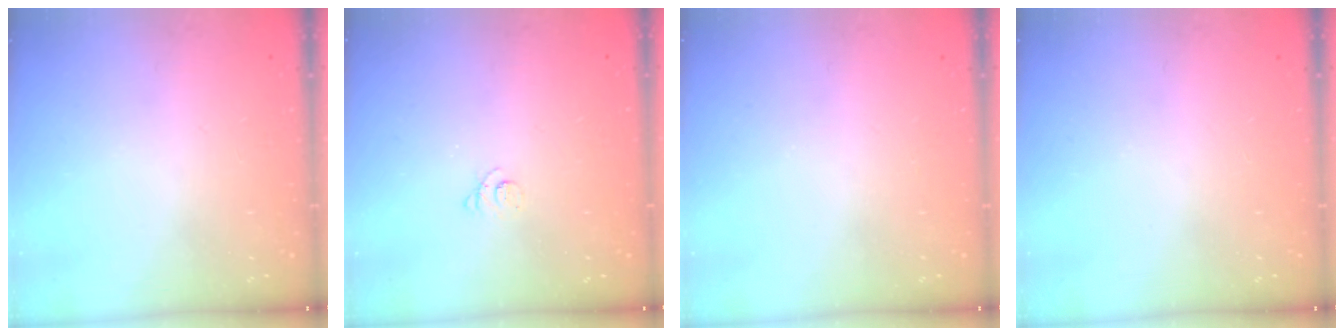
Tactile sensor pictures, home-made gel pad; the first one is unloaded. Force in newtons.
{"total": 2.4, "press": 2.4, "slide": 0.3}
{"total": 0.0}
{"total": 0.0}